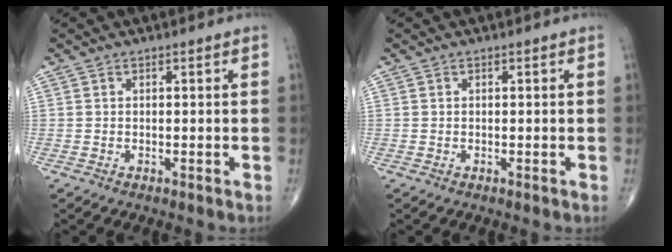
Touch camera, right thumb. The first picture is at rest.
{"total": 0.0}